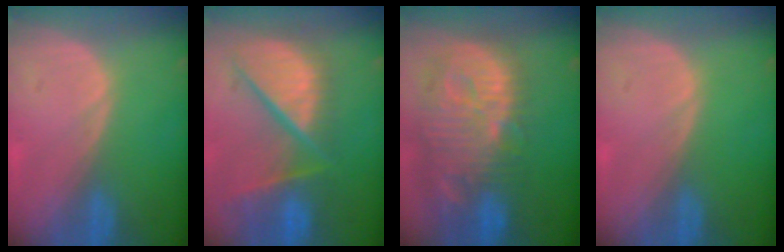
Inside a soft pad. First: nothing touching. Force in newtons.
{"total": 12.4, "press": 10.2, "slide": 7.1}
{"total": 14.0, "press": 12.2, "slide": 6.8}
{"total": 0.0}